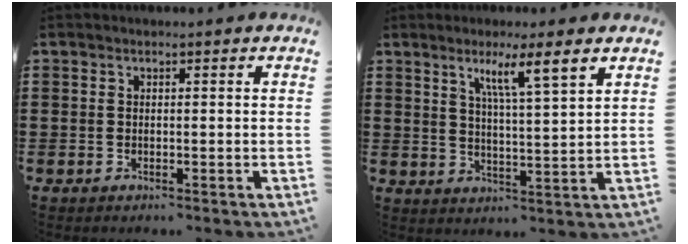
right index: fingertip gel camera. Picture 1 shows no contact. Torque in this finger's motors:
{"motor_torque": [0.71, 0.63, 0.20, 0.11]}